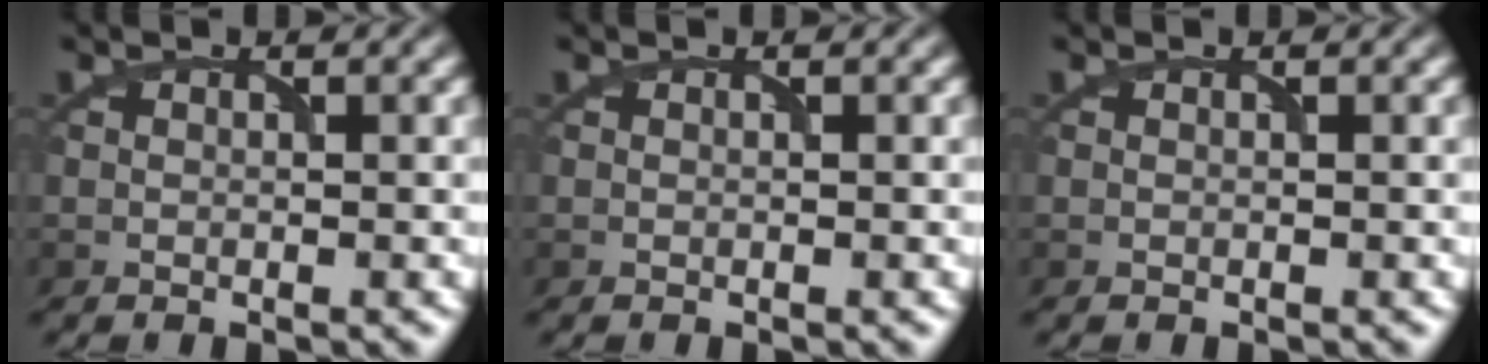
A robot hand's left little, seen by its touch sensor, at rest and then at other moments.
{"total": 0.0}
{"total": 0.0}